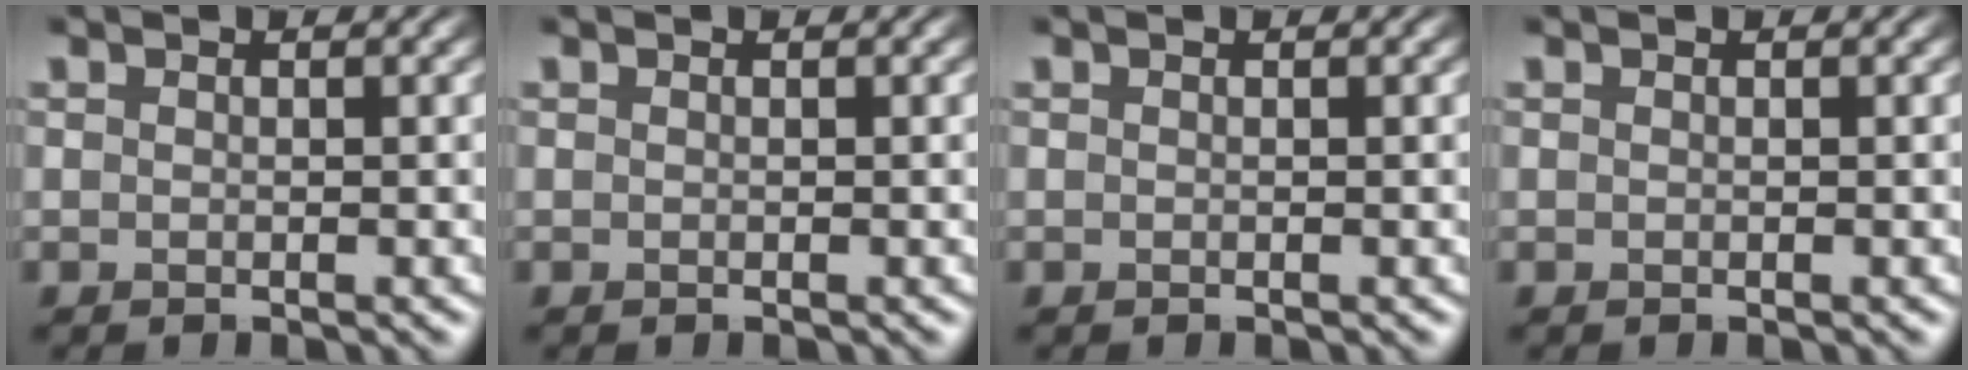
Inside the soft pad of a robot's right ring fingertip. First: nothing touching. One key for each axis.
{"total": 0.0}
{"total": 0.0}
{"total": 0.0}